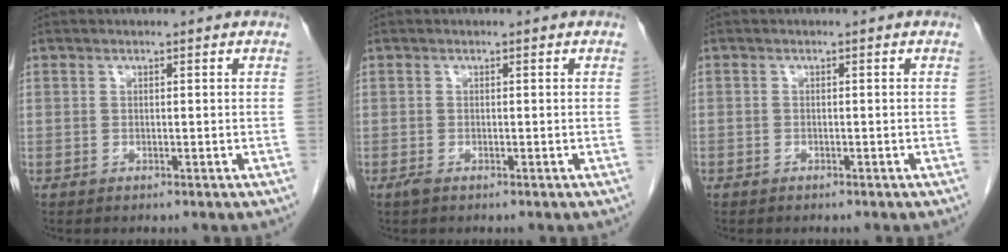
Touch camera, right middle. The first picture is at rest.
{"total": 0.8, "force": [-0.5, 0.2, 0.5], "torque": [-0.014, -0.002, -0.008]}
{"total": 0.5, "force": [-0.4, 0.3, 0.1], "torque": [-0.007, 0.002, -0.008]}